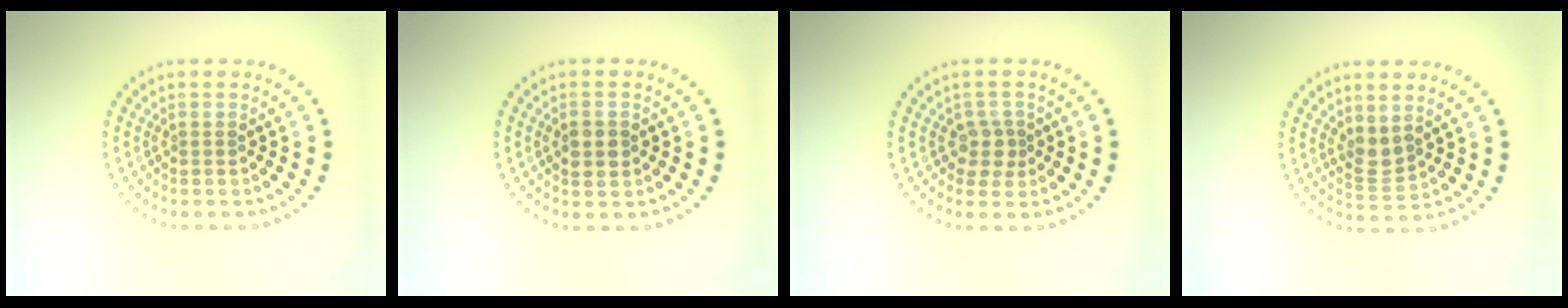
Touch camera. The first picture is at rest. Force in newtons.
{"total": 2.4, "press": 2.4, "slide": 0.0}
{"total": 1.9, "press": 1.6, "slide": 1.0}
{"total": 2.1, "press": 1.7, "slide": 1.2}